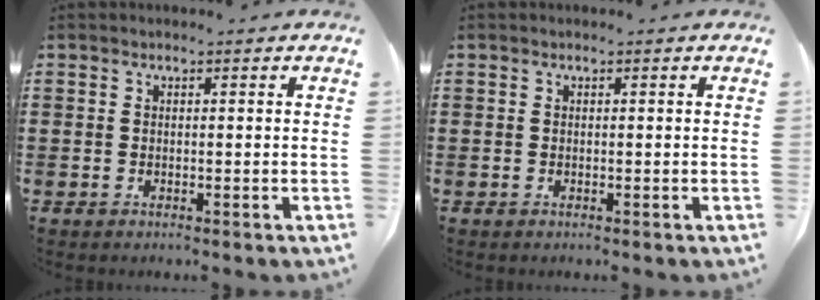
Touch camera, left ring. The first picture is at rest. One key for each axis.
{"total": 0.0}